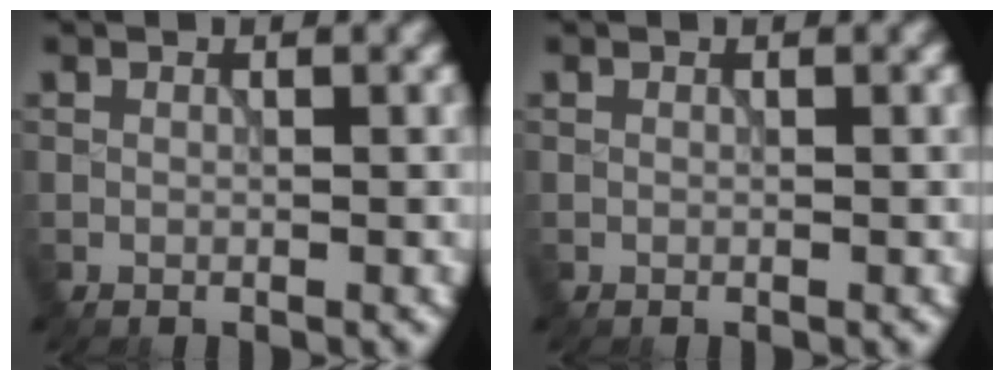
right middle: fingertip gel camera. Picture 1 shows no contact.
{"total": 0.0}